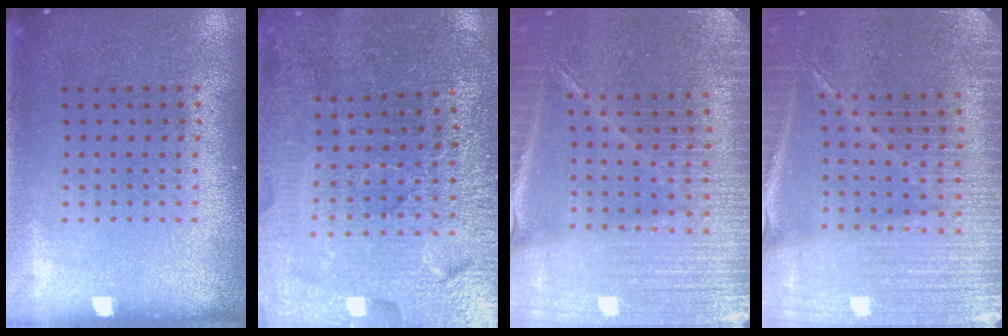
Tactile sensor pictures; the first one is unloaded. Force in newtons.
{"total": 3.6, "press": 3.6, "slide": 0.5}
{"total": 4.8, "press": 4.4, "slide": 1.9}
{"total": 4.8, "press": 4.4, "slide": 1.9}